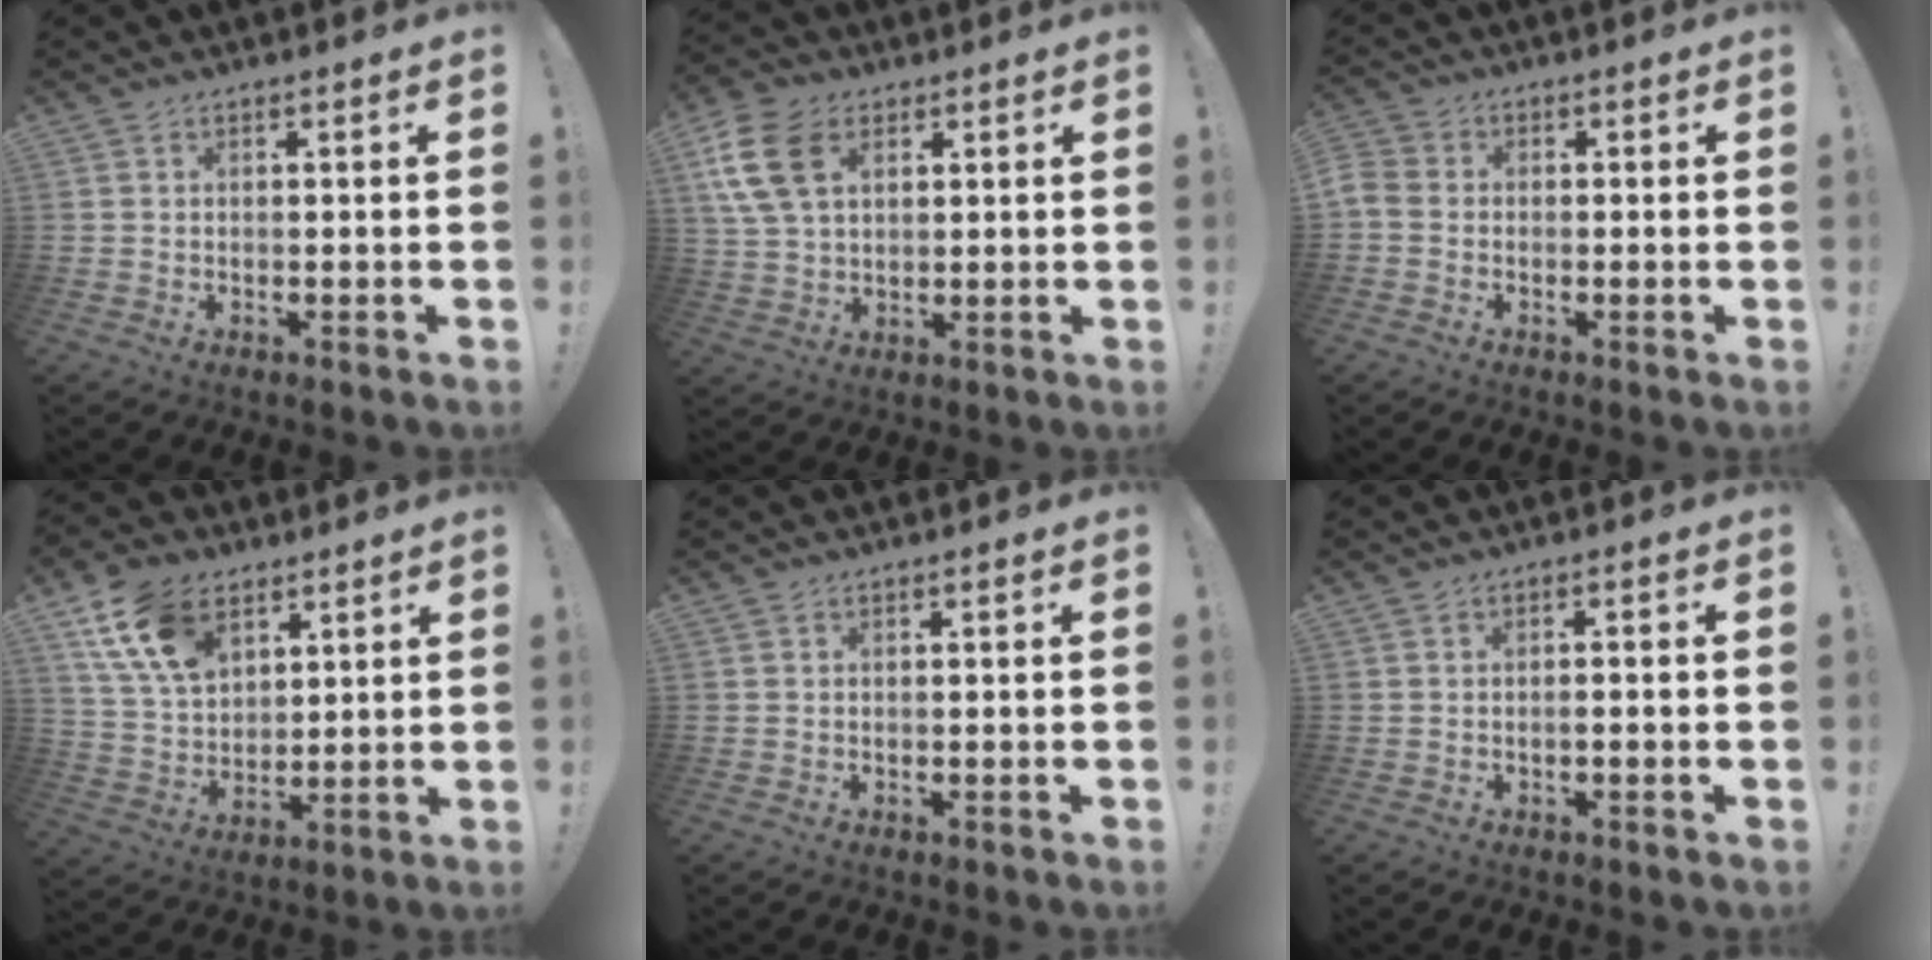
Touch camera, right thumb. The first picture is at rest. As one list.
[{"total": 14.1, "force": [5.4, 9.5, 8.9], "torque": [-0.175, -0.008, 0.103]}, {"total": 3.2, "force": [-0.9, 2.6, 1.7], "torque": [-0.040, 0.008, -0.018]}, {"total": 14.9, "force": [7.9, 9.7, 8.0], "torque": [-0.137, -0.027, 0.155]}, {"total": 0.0}, {"total": 1.3, "force": [-0.8, 0.0, 1.1], "torque": [-0.019, 0.001, -0.014]}]